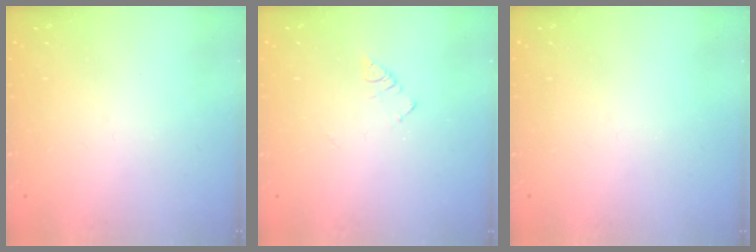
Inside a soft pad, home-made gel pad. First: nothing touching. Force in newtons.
{"total": 3.9, "press": 3.9, "slide": 0.4}
{"total": 0.0}